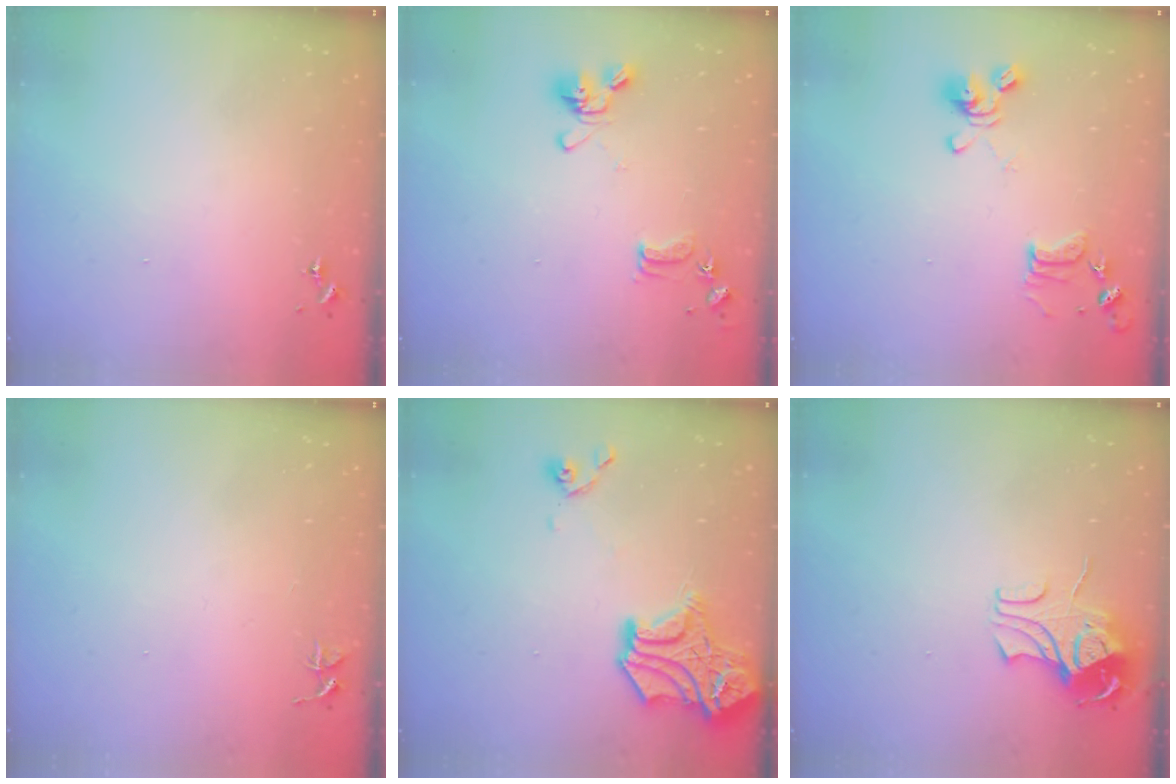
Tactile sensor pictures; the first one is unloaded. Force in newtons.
{"total": 13.7, "press": 13.6, "slide": 2.1}
{"total": 11.9, "press": 11.8, "slide": 1.3}
{"total": 3.7, "press": 3.7, "slide": 0.3}
{"total": 17.1, "press": 17.0, "slide": 1.5}
{"total": 9.0, "press": 8.9, "slide": 1.0}